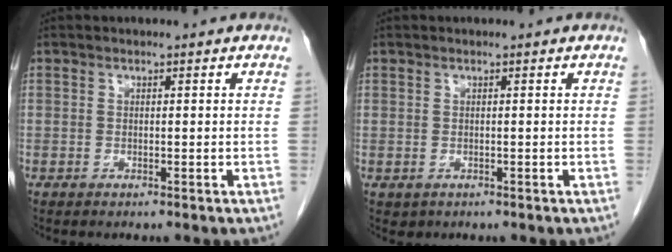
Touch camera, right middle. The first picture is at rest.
{"total": 1.4, "force": [-0.6, 1.3, 0.3], "torque": [-0.002, 0.003, -0.001]}